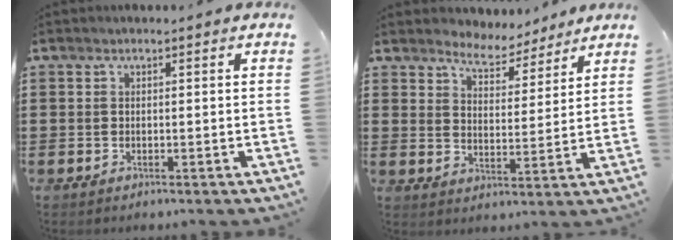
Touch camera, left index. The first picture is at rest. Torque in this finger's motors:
{"motor_torque": [0.37, 0.31, 0.08, 0.01]}